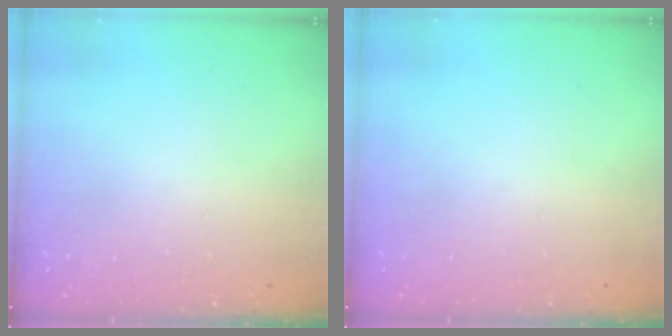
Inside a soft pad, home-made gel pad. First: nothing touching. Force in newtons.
{"total": 0.0}